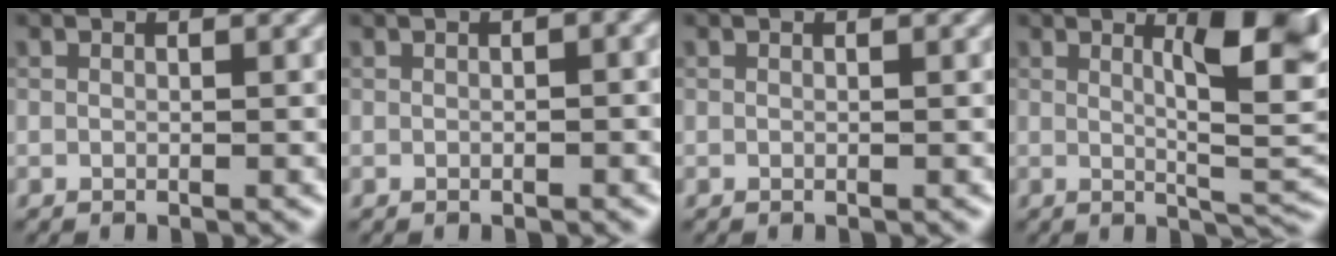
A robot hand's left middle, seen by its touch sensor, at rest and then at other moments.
{"total": 1.9, "force": [0.5, 0.5, 1.7], "torque": [-0.022, 0.006, 0.004]}
{"total": 0.0}
{"total": 7.5, "force": [2.1, 1.9, 7.0], "torque": [-0.085, 0.000, 0.035]}